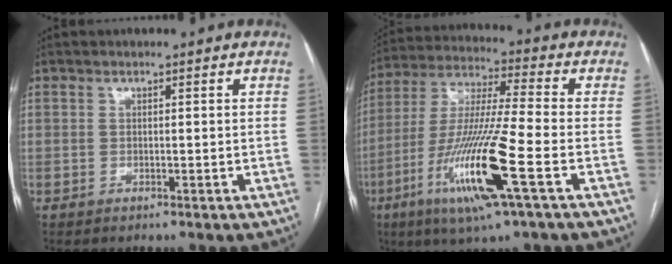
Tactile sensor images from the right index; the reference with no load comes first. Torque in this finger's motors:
{"motor_torque": [2.14, 0.00, 0.68, 0.21]}